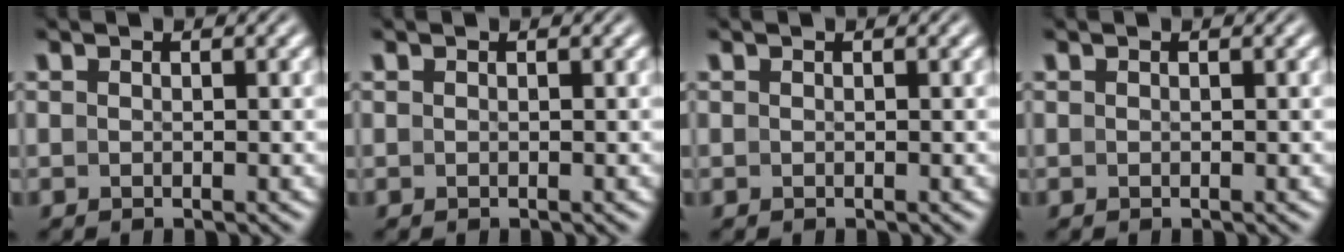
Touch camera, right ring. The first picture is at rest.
{"total": 0.0}
{"total": 0.0}
{"total": 0.0}